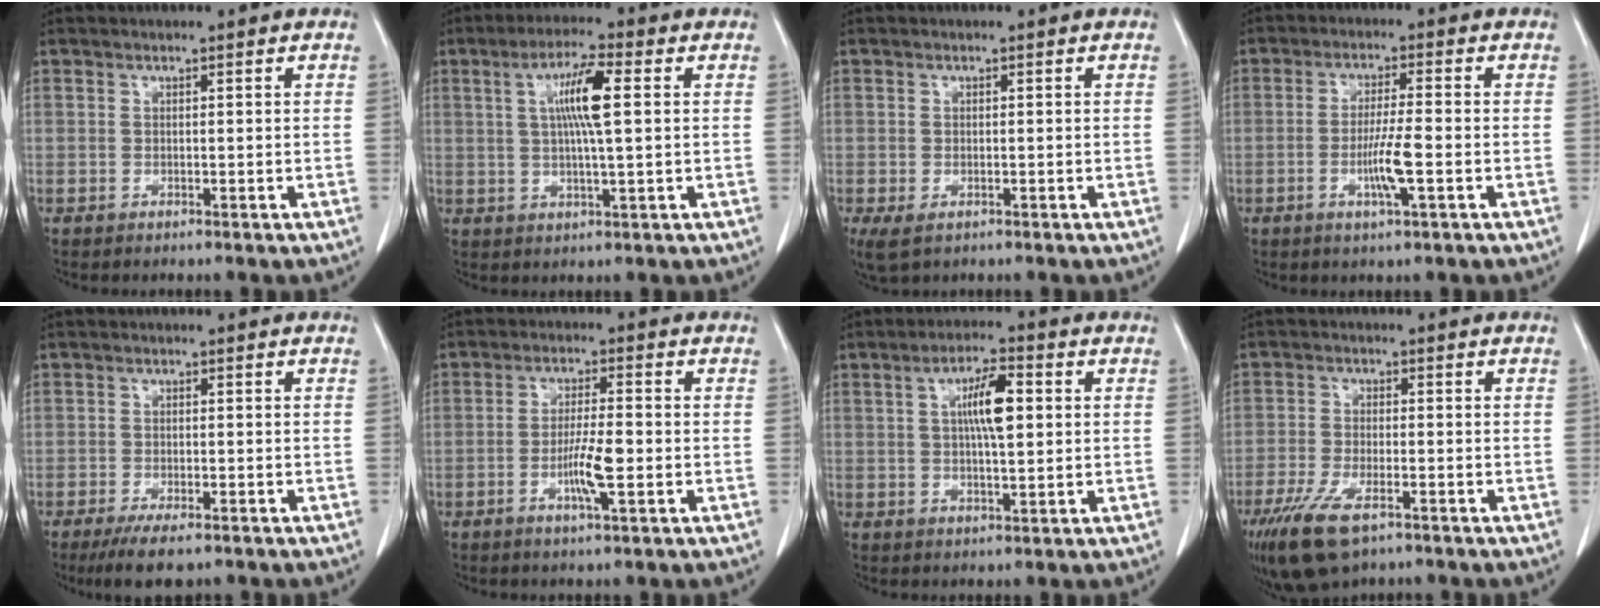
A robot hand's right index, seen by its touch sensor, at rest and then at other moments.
{"total": 7.6, "force": [1.6, 0.4, 7.4], "torque": [-0.138, 0.005, 0.028]}
{"total": 3.3, "force": [-1.6, 1.7, 2.3], "torque": [-0.054, -0.011, -0.017]}
{"total": 5.8, "force": [-1.7, 0.0, 5.6], "torque": [-0.105, -0.008, -0.033]}
{"total": 5.1, "force": [-3.6, 1.6, 3.2], "torque": [-0.054, -0.008, -0.059]}
{"total": 6.1, "force": [-1.8, 0.6, 5.8], "torque": [-0.110, -0.006, -0.032]}
{"total": 7.0, "force": [1.4, 1.5, 6.7], "torque": [-0.120, 0.009, 0.023]}
{"total": 9.3, "force": [-5.7, 3.3, 6.5], "torque": [-0.130, -0.019, -0.100]}